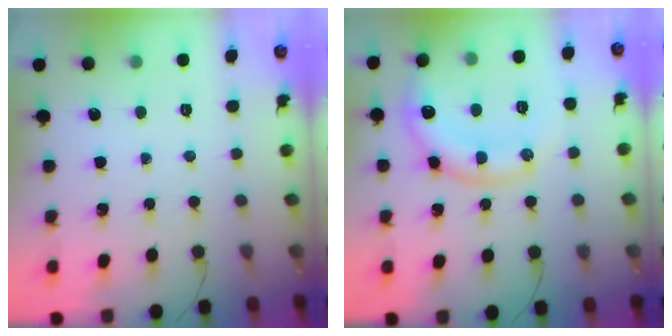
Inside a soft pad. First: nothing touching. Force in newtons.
{"total": 13.4, "press": 13.3, "slide": 1.5}